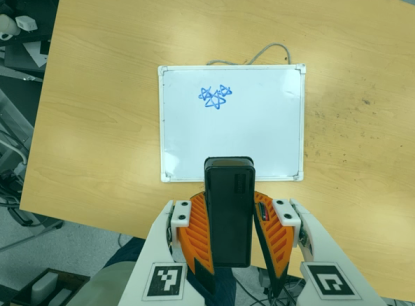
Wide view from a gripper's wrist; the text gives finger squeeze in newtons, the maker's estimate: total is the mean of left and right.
{"total": 9.2, "left": 7.4, "right": 11.0}